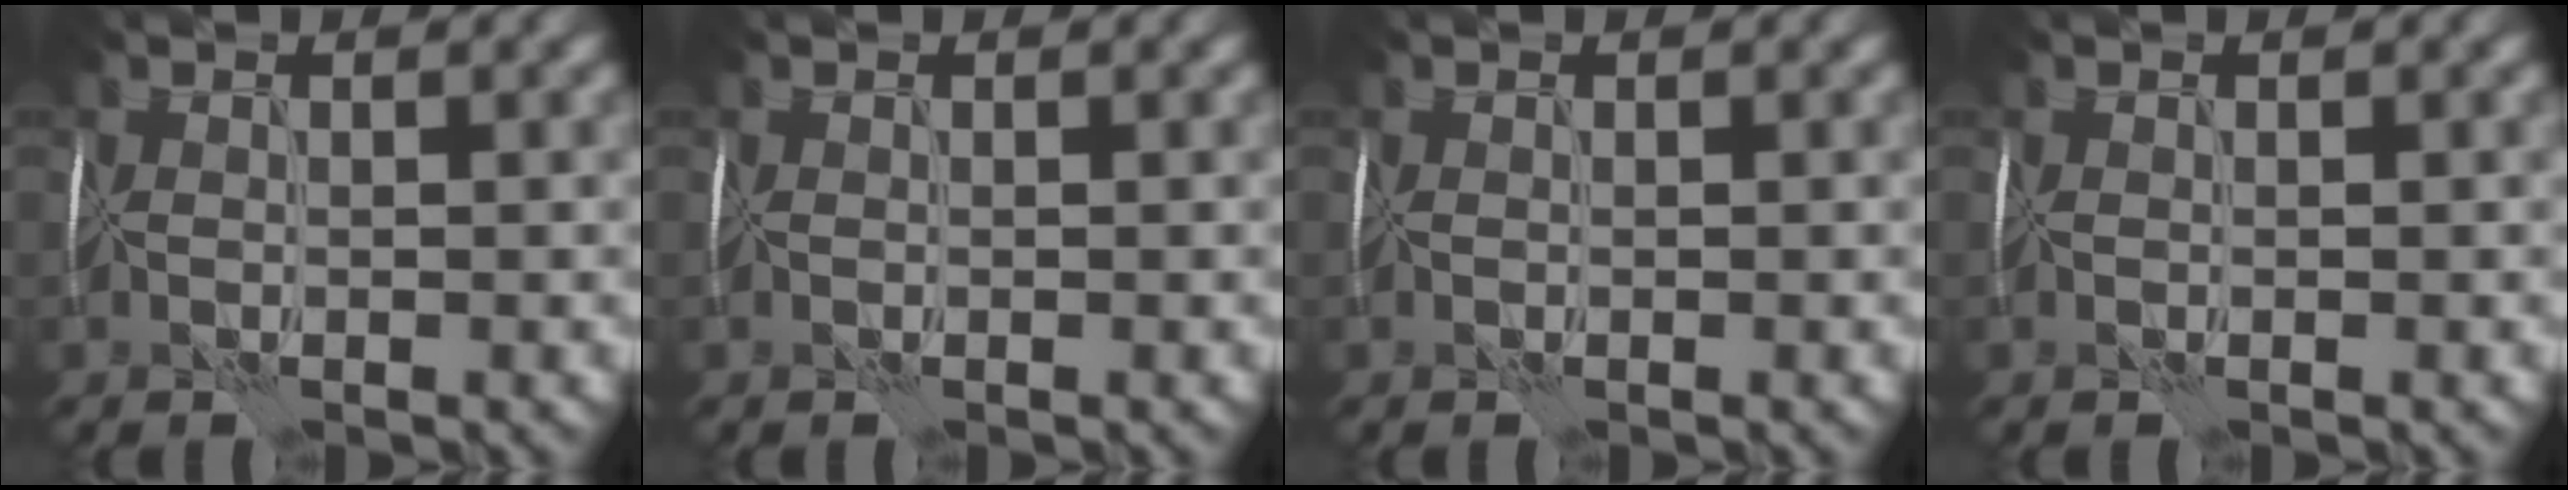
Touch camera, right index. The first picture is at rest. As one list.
[{"total": 0.0}, {"total": 0.0}, {"total": 0.0}]